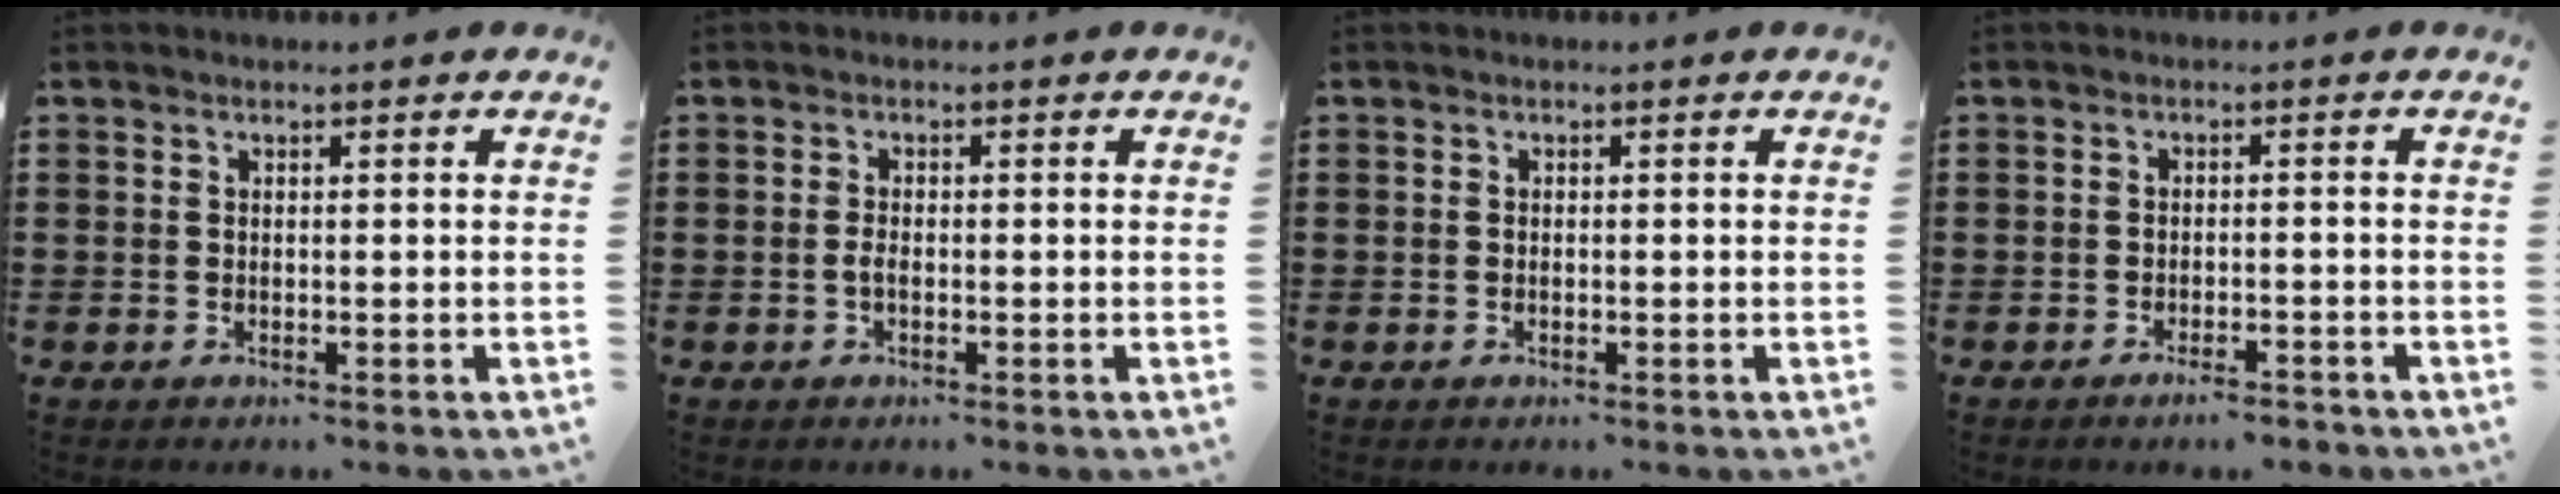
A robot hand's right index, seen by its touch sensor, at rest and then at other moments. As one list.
[{"total": 1.4, "force": [-0.5, 0.5, 1.2], "torque": [-0.032, -0.005, -0.012]}, {"total": 0.0}, {"total": 2.4, "force": [-2.0, 0.2, 1.3], "torque": [-0.021, 0.003, -0.037]}]